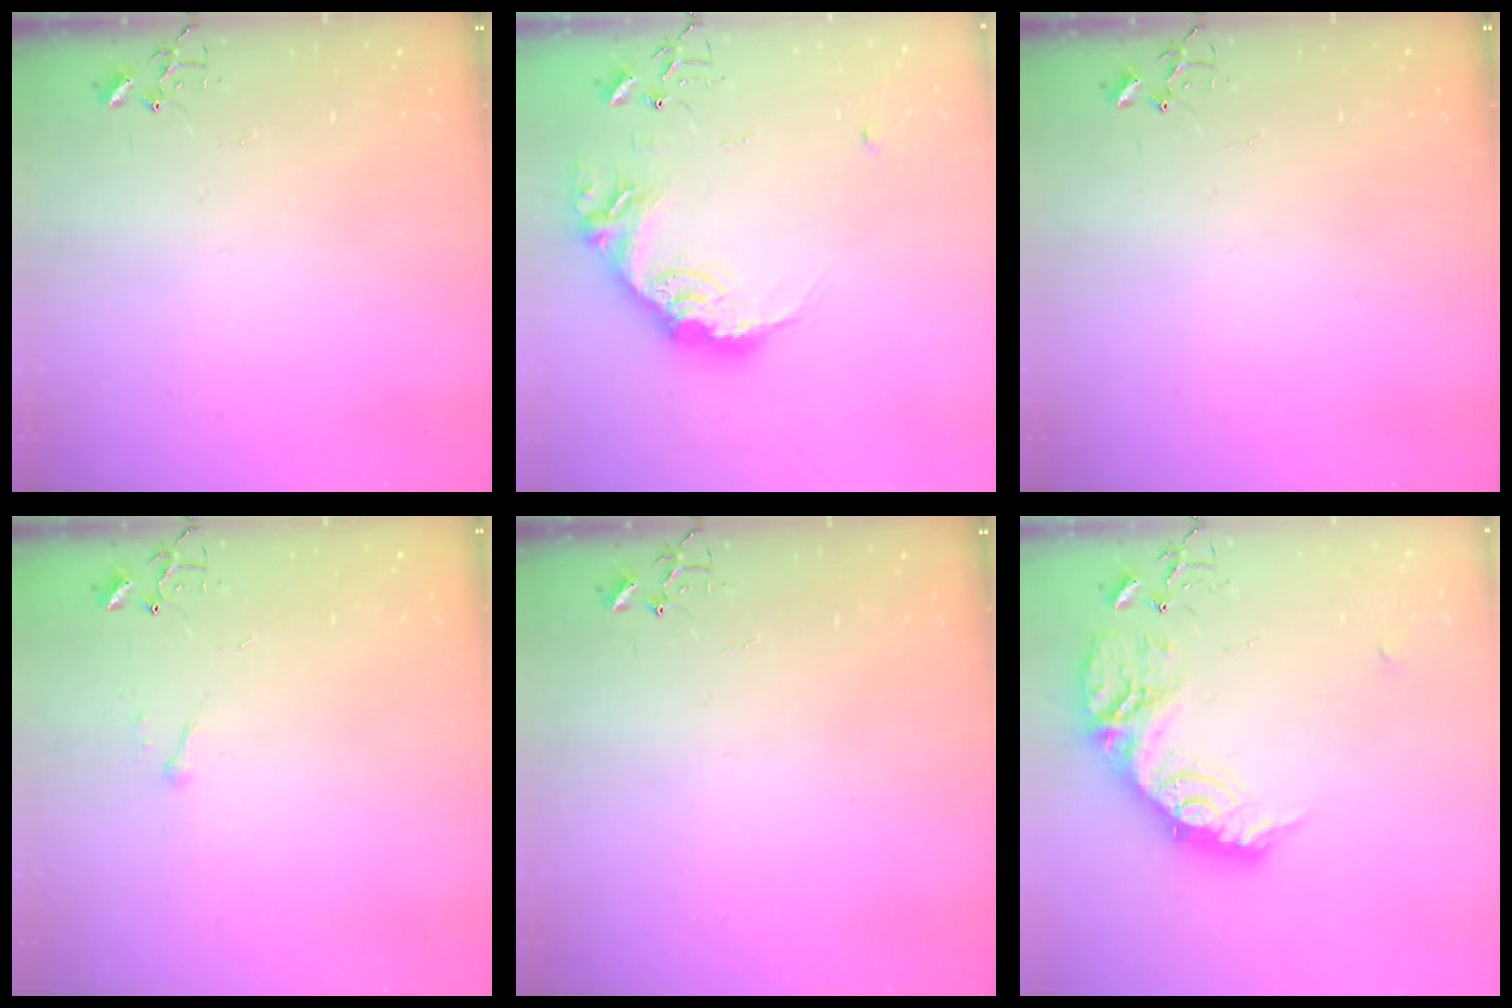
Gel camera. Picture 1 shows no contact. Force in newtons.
{"total": 17.6, "press": 17.5, "slide": 0.9}
{"total": 0.0}
{"total": 3.9, "press": 3.9, "slide": 0.6}
{"total": 0.0}
{"total": 19.0, "press": 19.0, "slide": 0.4}